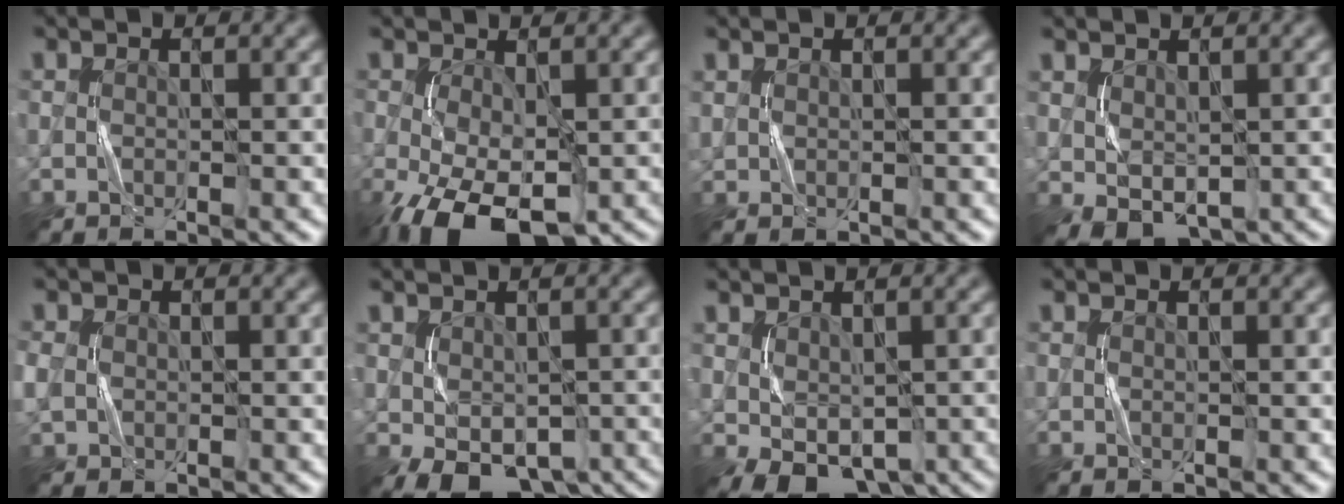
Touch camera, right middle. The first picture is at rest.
{"total": 8.9, "force": [-4.0, 4.5, 6.6], "torque": [-0.144, -0.024, -0.061]}
{"total": 0.6, "force": [0.5, 0.3, 0.2], "torque": [-0.006, -0.001, 0.014]}
{"total": 3.3, "force": [0.0, 2.2, 2.5], "torque": [-0.050, -0.007, 0.010]}
{"total": 1.8, "force": [0.1, 1.5, 1.0], "torque": [-0.025, 0.001, 0.002]}
{"total": 6.6, "force": [-3.1, 3.7, 4.6], "torque": [-0.077, -0.015, -0.039]}
{"total": 5.4, "force": [-1.8, 3.3, 3.9], "torque": [-0.072, -0.008, -0.021]}
{"total": 0.0}